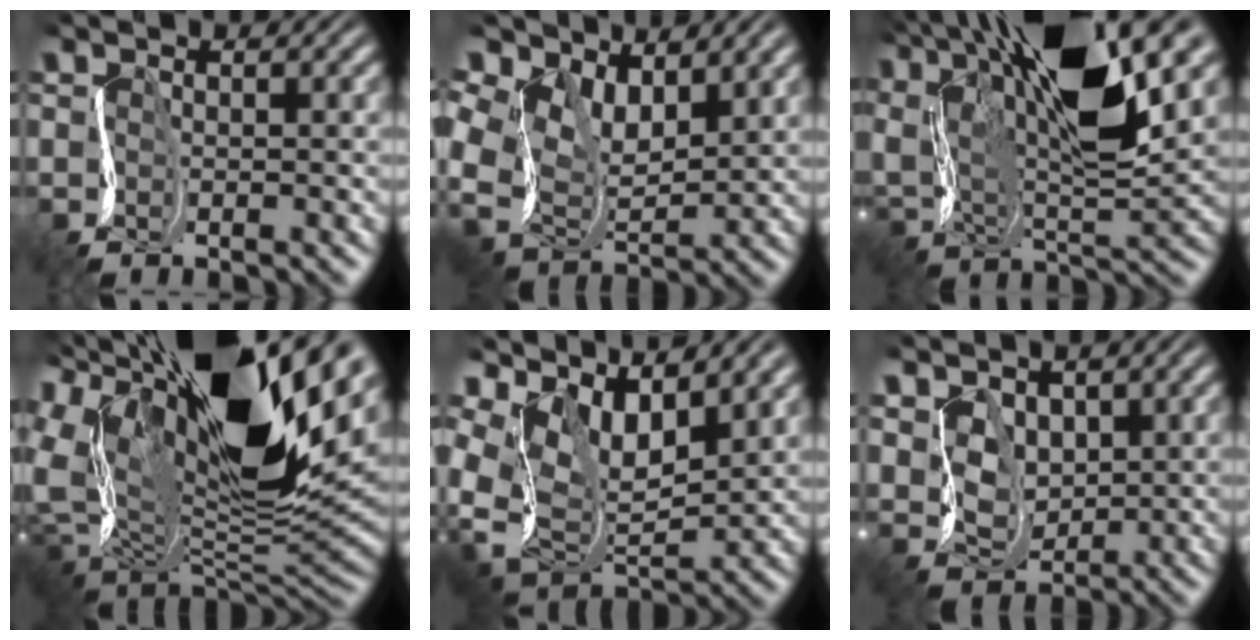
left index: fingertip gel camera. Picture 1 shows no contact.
{"total": 9.0, "force": [3.6, 5.7, 5.9], "torque": [-0.148, -0.004, 0.070]}
{"total": 15.9, "force": [8.5, 5.3, 12.3], "torque": [-0.228, 0.023, 0.146]}
{"total": 18.5, "force": [10.2, 7.9, 13.3], "torque": [-0.254, 0.037, 0.178]}
{"total": 9.6, "force": [4.5, 5.6, 6.4], "torque": [-0.125, -0.010, 0.087]}
{"total": 3.4, "force": [2.2, 2.4, 0.9], "torque": [-0.037, -0.003, 0.046]}